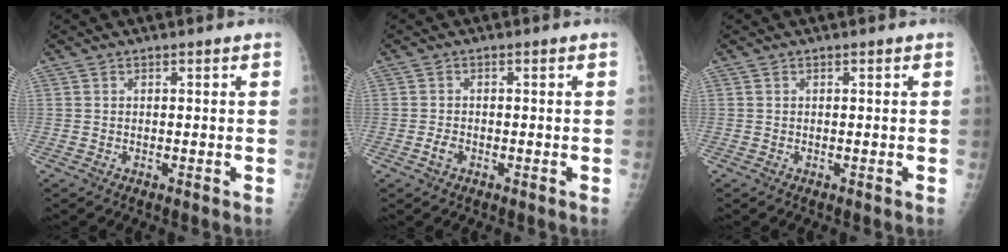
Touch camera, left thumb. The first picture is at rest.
{"total": 1.8, "force": [-0.8, 1.2, 1.1], "torque": [-0.019, 0.003, -0.016]}
{"total": 0.0}